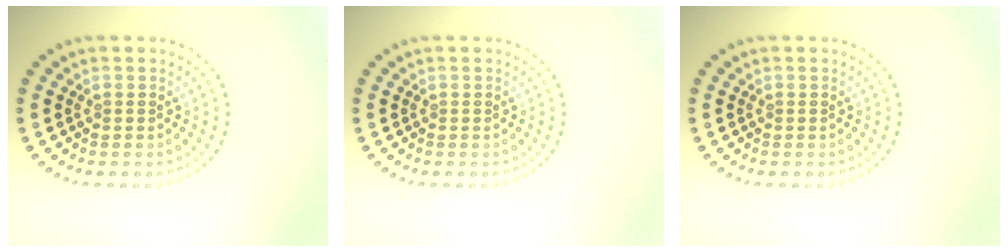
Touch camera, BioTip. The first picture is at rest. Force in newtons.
{"total": 0.0}
{"total": 0.0}